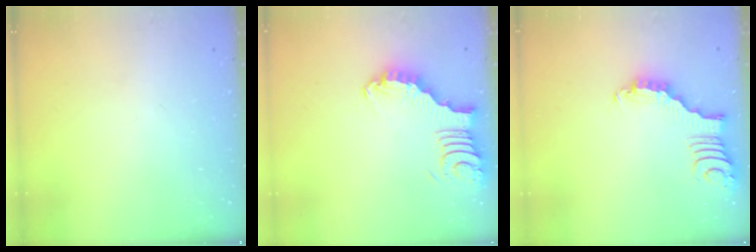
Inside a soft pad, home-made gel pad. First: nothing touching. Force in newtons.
{"total": 3.0, "press": 2.9, "slide": 0.3}
{"total": 2.9, "press": 2.9, "slide": 0.4}